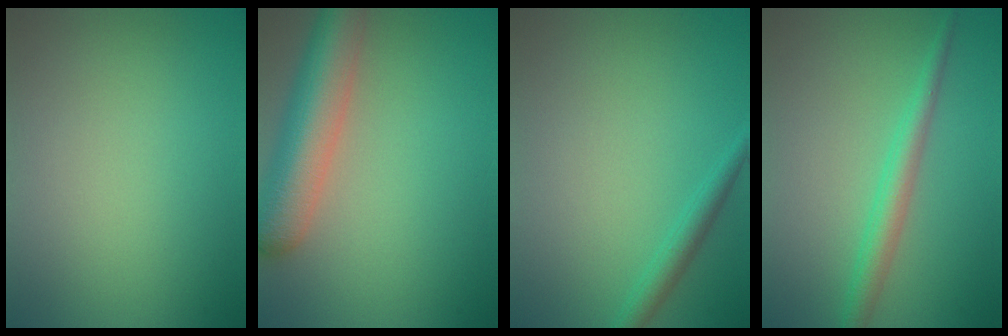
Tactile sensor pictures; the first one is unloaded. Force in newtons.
{"total": 7.0, "press": 7.0, "slide": 0.4}
{"total": 1.8, "press": 1.8, "slide": 0.1}
{"total": 2.6, "press": 2.6, "slide": 0.1}